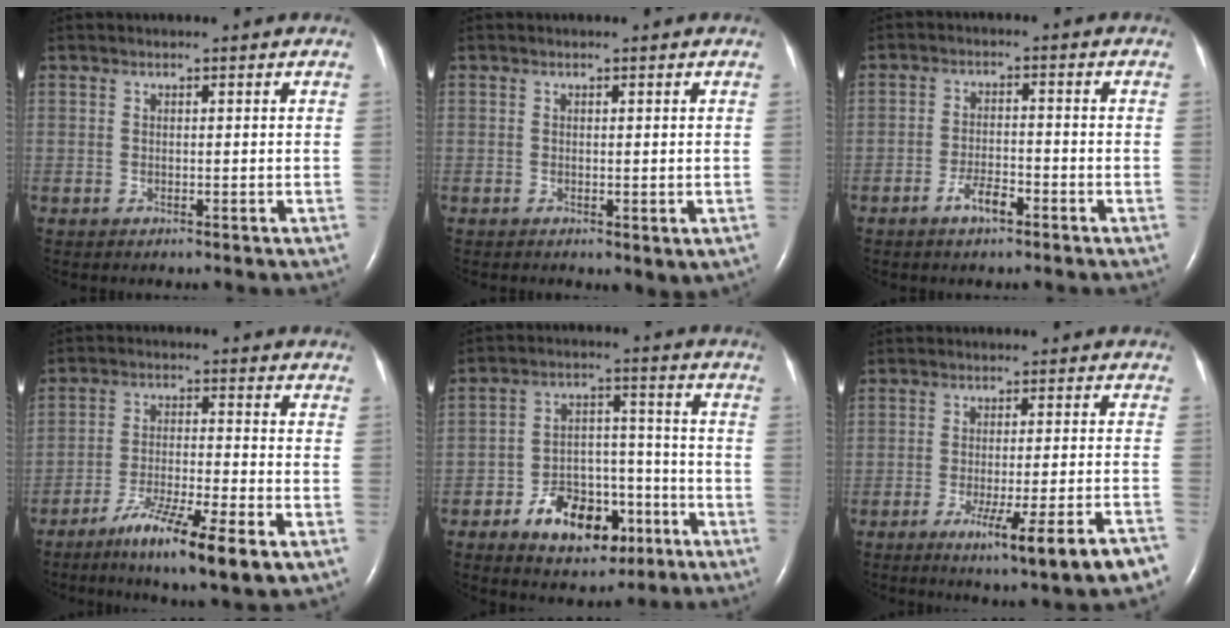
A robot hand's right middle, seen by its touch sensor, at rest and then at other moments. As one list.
[{"total": 1.8, "force": [-0.3, 1.0, 1.5], "torque": [-0.022, -0.004, 0.002]}, {"total": 3.8, "force": [-2.5, 1.2, 2.7], "torque": [-0.052, 0.003, -0.046]}, {"total": 11.7, "force": [-6.7, 1.0, 9.5], "torque": [-0.170, -0.024, -0.111]}, {"total": 11.9, "force": [-6.2, 6.8, 7.5], "torque": [-0.122, 0.022, -0.090]}, {"total": 12.2, "force": [-7.6, -0.4, 9.5], "torque": [-0.104, -0.014, -0.099]}]